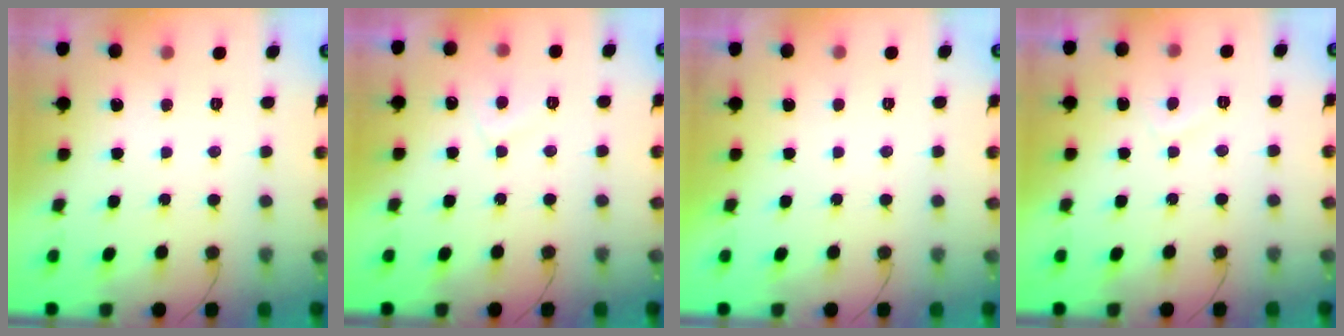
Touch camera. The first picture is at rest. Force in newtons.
{"total": 2.9, "press": 2.9, "slide": 0.5}
{"total": 2.3, "press": 2.2, "slide": 0.4}
{"total": 2.2, "press": 2.1, "slide": 0.5}